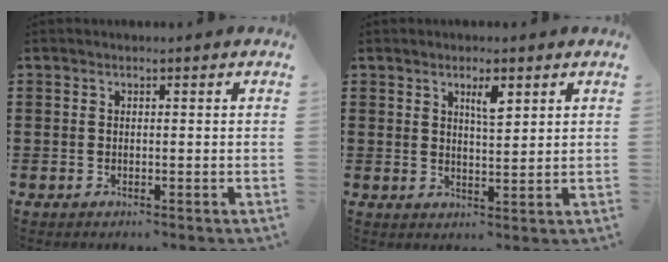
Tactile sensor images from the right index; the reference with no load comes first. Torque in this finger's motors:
{"motor_torque": [0.05, -0.03, 0.10, 0.06]}